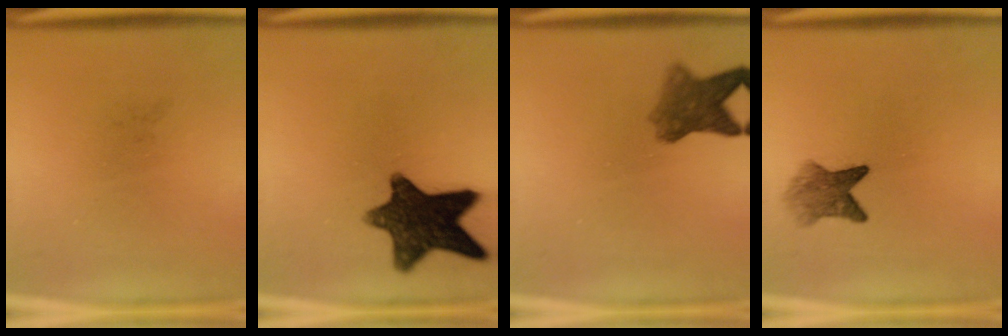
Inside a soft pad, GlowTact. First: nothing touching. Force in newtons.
{"total": 13.4}
{"total": 5.6}
{"total": 4.2}